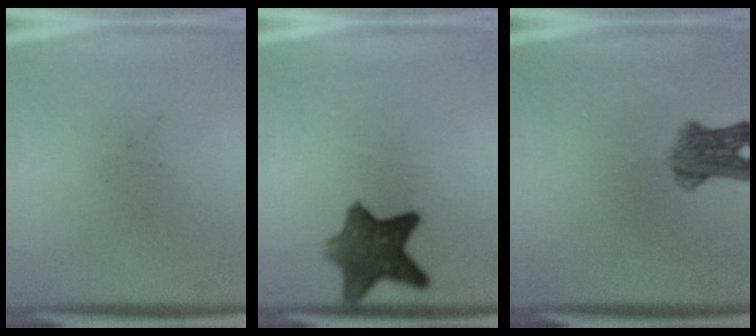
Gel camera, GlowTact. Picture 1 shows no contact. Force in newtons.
{"total": 9.3}
{"total": 5.7}